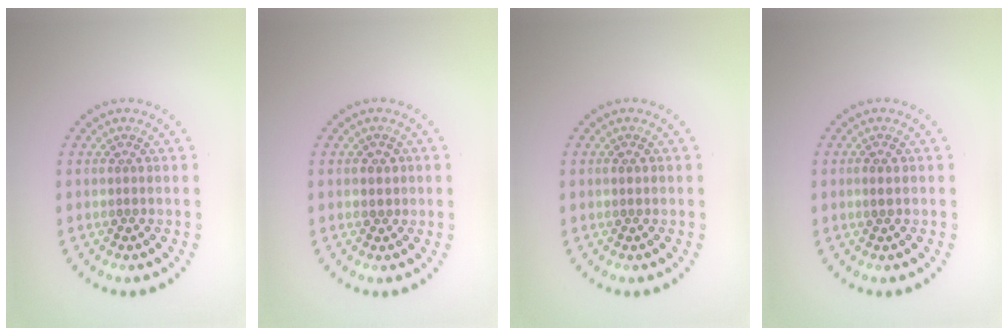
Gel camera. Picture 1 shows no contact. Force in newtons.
{"total": 1.2, "press": 1.0, "slide": 0.6}
{"total": 0.7, "press": 0.7, "slide": 0.1}
{"total": 0.8, "press": 0.8, "slide": 0.1}